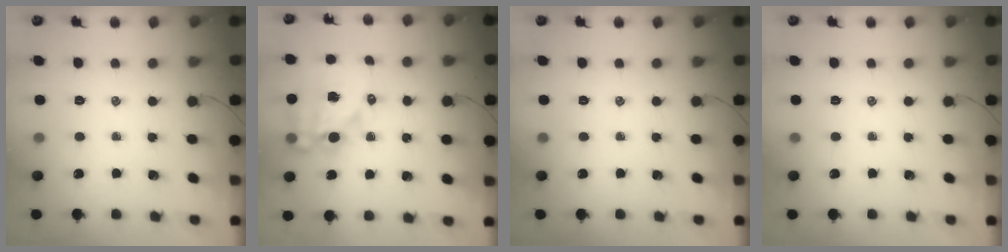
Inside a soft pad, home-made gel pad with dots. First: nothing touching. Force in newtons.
{"total": 13.5, "press": 13.2, "slide": 3.1}
{"total": 0.0}
{"total": 0.0}